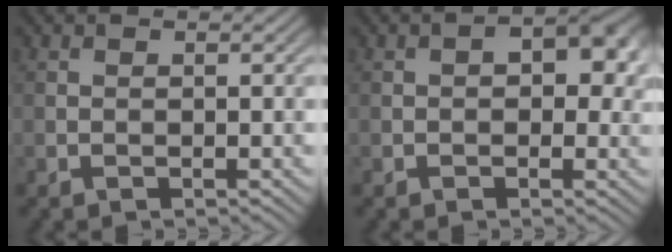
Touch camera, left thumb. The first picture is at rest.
{"total": 5.0, "force": [0.6, 3.0, 3.9], "torque": [-0.045, -0.002, 0.004]}